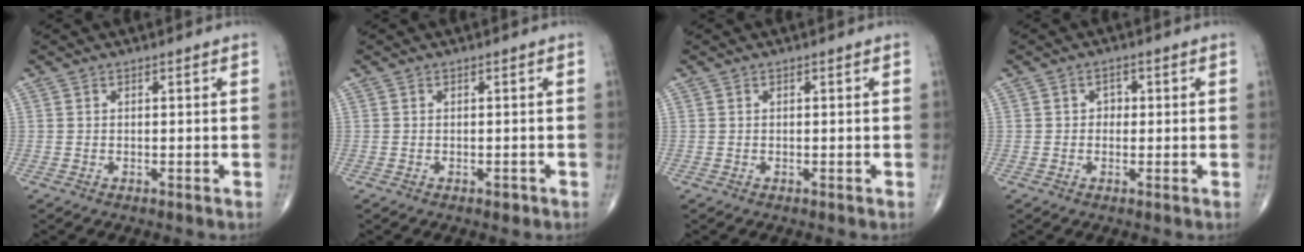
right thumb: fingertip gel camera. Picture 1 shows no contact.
{"total": 0.8, "force": [-0.5, 0.5, 0.5], "torque": [-0.001, 0.000, -0.005]}
{"total": 0.0}
{"total": 1.9, "force": [0.1, 1.7, 1.0], "torque": [-0.002, 0.005, -0.003]}